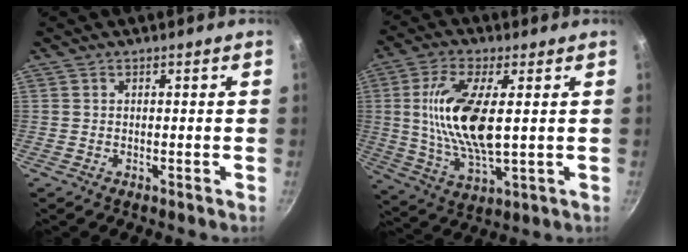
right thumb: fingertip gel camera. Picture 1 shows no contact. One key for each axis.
{"total": 15.3, "fx": 2.0, "fy": 5.9, "fz": 14.0, "tx": -0.276, "ty": -0.008, "tz": 0.038}